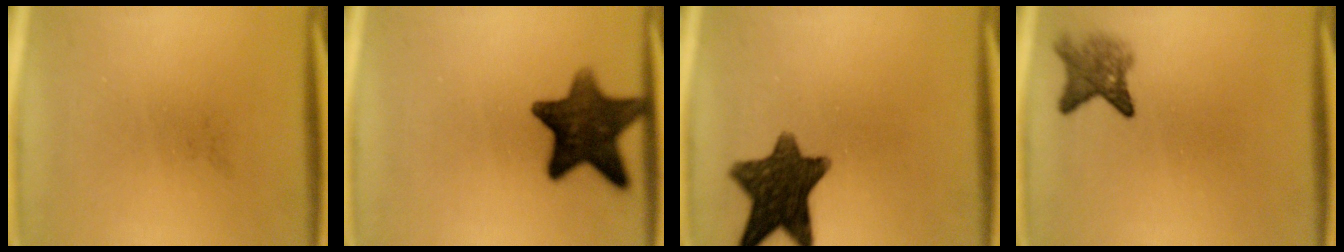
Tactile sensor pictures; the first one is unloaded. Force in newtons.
{"total": 12.7}
{"total": 12.2}
{"total": 3.9}